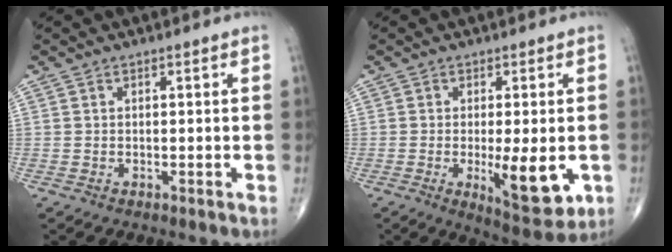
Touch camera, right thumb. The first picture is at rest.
{"total": 10.6, "force": [-2.2, 3.4, 9.8], "torque": [-0.132, -0.023, -0.023]}